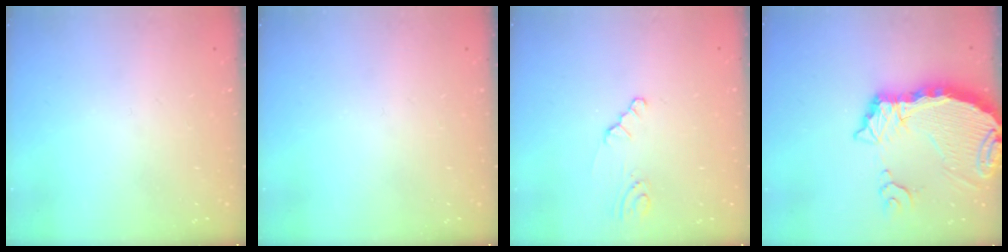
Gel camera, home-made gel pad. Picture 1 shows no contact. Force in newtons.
{"total": 0.0}
{"total": 1.2, "press": 1.2, "slide": 0.2}
{"total": 11.0, "press": 10.9, "slide": 1.2}